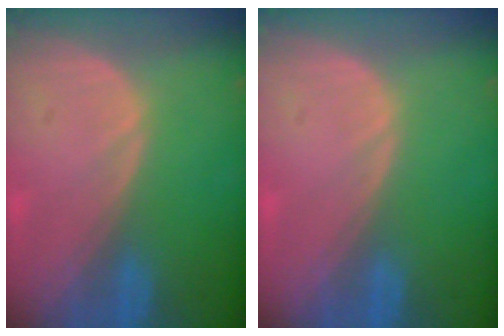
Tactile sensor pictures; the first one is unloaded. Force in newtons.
{"total": 0.0}